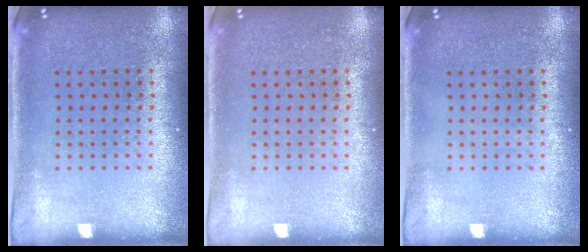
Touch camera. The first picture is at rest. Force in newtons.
{"total": 0.0}
{"total": 0.0}